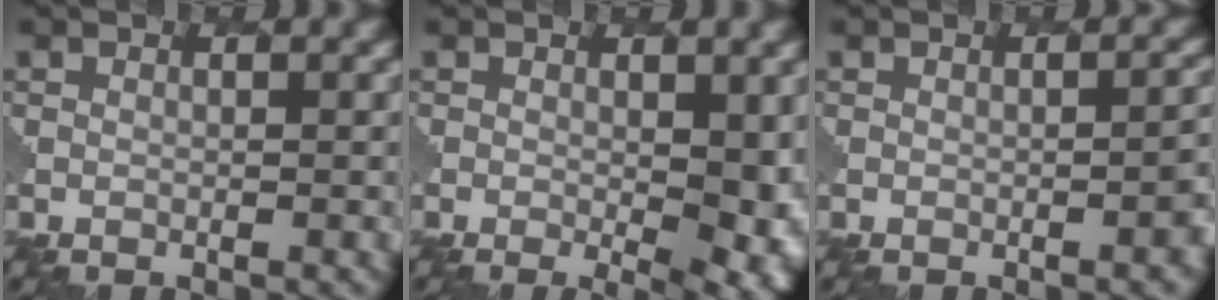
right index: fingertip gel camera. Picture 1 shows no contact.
{"total": 7.6, "force": [-0.6, 3.3, 6.8], "torque": [-0.072, -0.011, 0.006]}
{"total": 2.6, "force": [-1.0, 0.8, 2.3], "torque": [-0.021, 0.009, -0.015]}